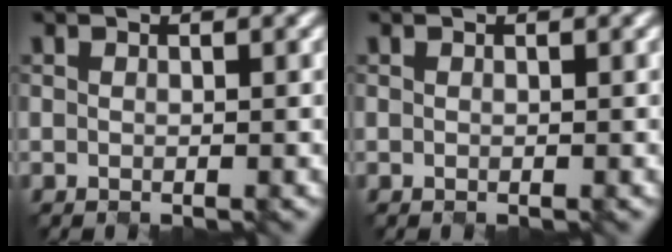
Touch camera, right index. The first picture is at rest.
{"total": 0.0}